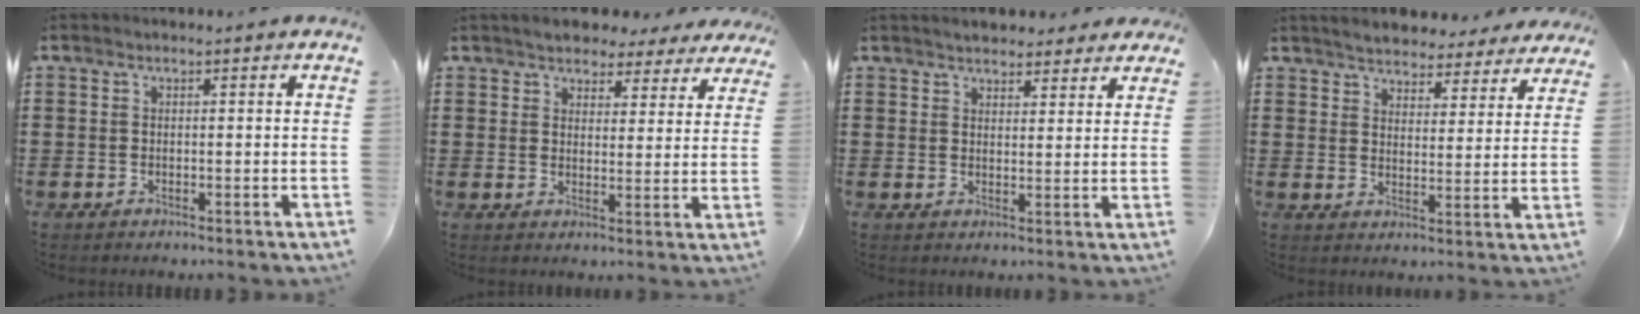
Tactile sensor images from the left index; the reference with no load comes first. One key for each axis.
{"total": 4.2, "fx": 4.0, "fy": 1.1, "fz": 0.3, "tx": -0.025, "ty": -0.005, "tz": 0.074}
{"total": 3.1, "fx": 3.0, "fy": 0.8, "fz": 0.3, "tx": -0.015, "ty": -0.002, "tz": 0.057}
{"total": 4.3, "fx": 4.2, "fy": 0.4, "fz": 0.3, "tx": -0.028, "ty": -0.021, "tz": 0.074}